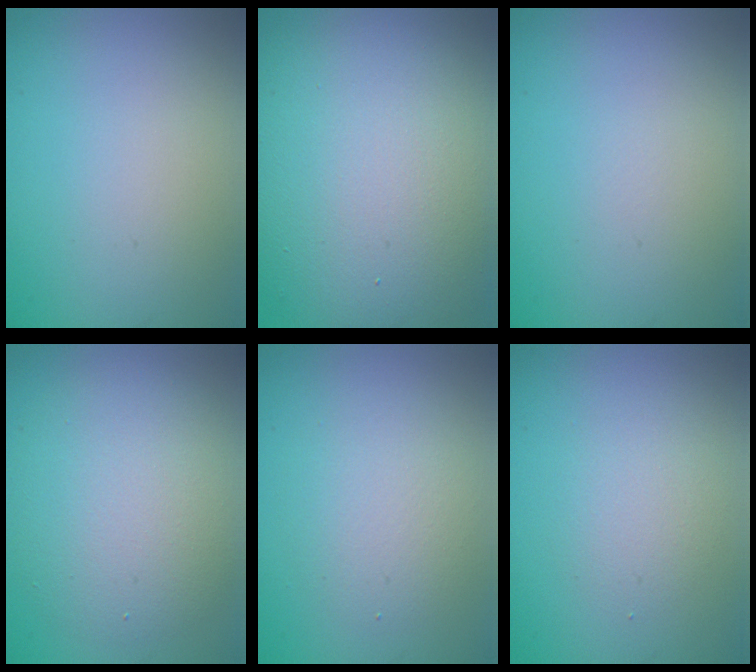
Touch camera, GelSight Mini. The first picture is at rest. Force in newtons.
{"total": 14.9, "press": 14.9, "slide": 0.8}
{"total": 0.0}
{"total": 6.3, "press": 6.3, "slide": 0.5}
{"total": 3.2, "press": 3.2, "slide": 0.2}
{"total": 2.1, "press": 2.1, "slide": 0.1}